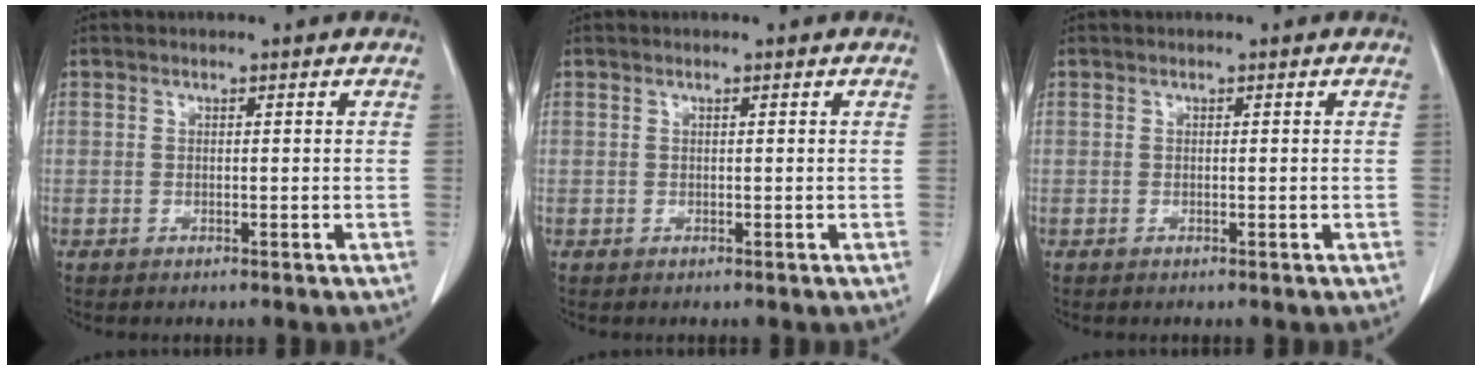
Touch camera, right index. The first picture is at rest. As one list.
[{"total": 0.0}, {"total": 0.0}]